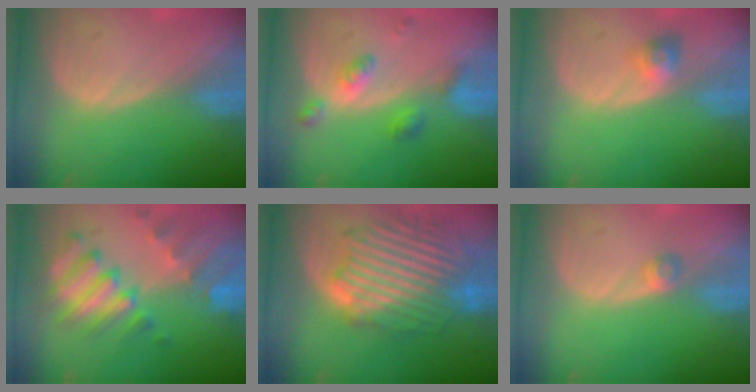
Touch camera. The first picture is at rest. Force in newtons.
{"total": 4.5, "press": 4.5, "slide": 0.0}
{"total": 3.0, "press": 2.7, "slide": 1.3}
{"total": 10.2, "press": 8.9, "slide": 5.0}
{"total": 13.1, "press": 13.0, "slide": 1.1}
{"total": 1.8, "press": 1.6, "slide": 0.8}